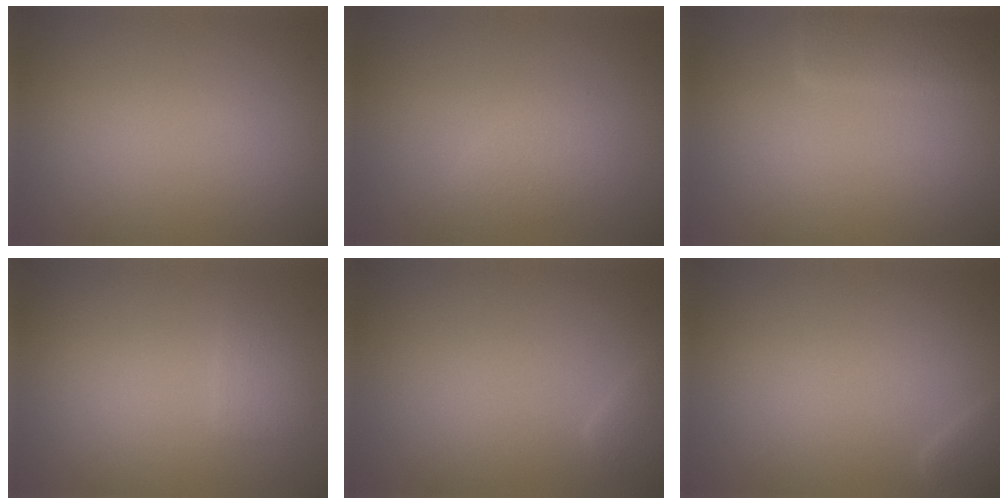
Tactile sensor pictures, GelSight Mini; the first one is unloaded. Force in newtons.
{"total": 1.4, "press": 1.4, "slide": 0.1}
{"total": 3.3, "press": 3.3, "slide": 0.2}
{"total": 1.2, "press": 1.1, "slide": 0.3}
{"total": 0.9, "press": 0.9, "slide": 0.1}
{"total": 1.7, "press": 1.7, "slide": 0.2}